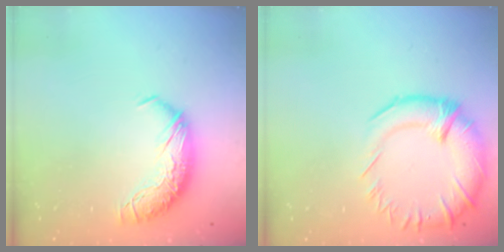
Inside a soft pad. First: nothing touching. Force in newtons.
{"total": 5.6, "press": 3.8, "slide": 4.1}